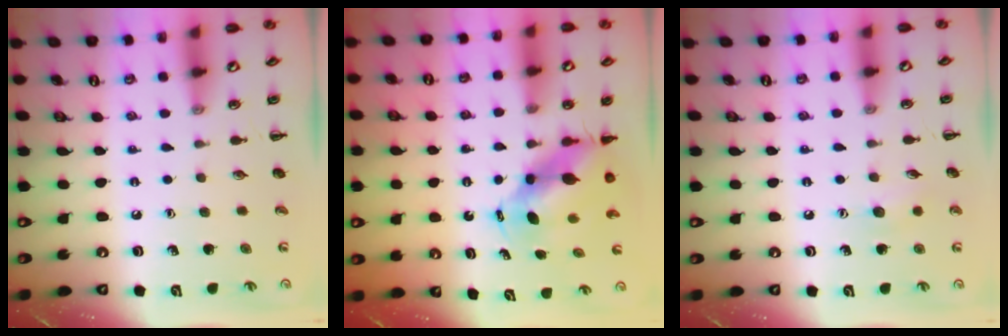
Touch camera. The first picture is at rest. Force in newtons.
{"total": 6.7, "press": 6.5, "slide": 1.4}
{"total": 5.7, "press": 5.5, "slide": 1.4}